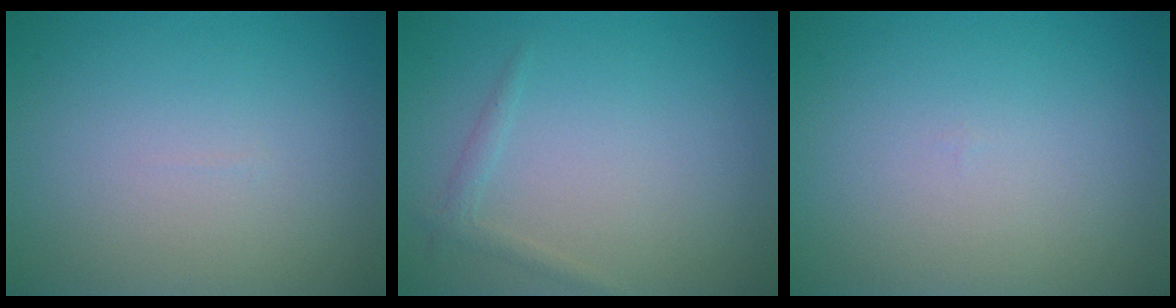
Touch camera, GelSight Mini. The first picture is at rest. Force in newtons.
{"total": 1.0, "press": 1.0, "slide": 0.1}
{"total": 0.0}